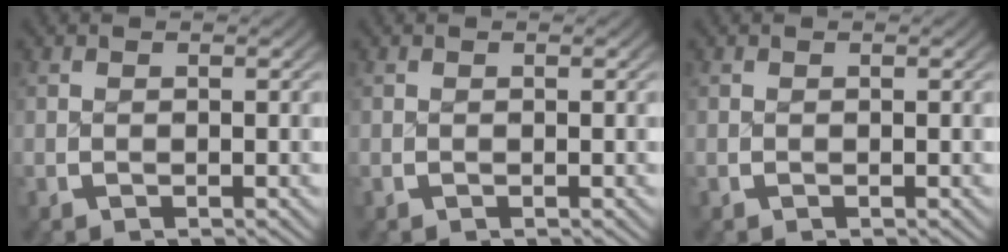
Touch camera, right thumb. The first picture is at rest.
{"total": 0.0}
{"total": 0.0}